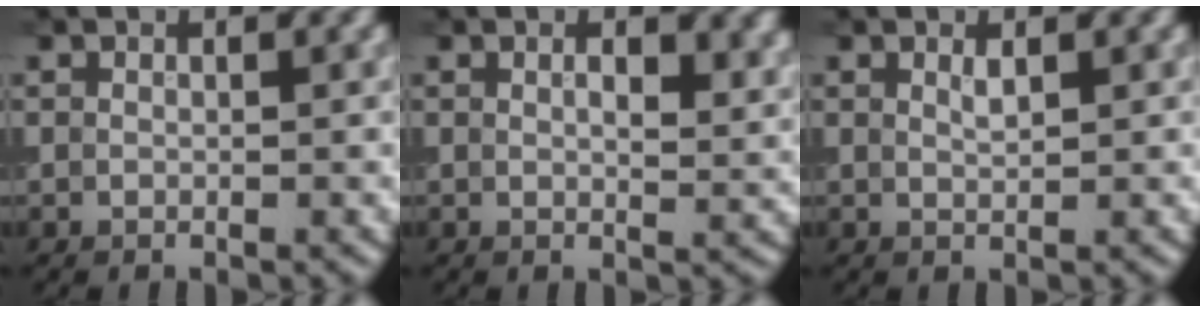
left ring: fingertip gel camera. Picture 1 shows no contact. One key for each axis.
{"total": 3.5, "fx": 1.3, "fy": 1.4, "fz": 3.0, "tx": -0.039, "ty": 0.000, "tz": 0.020}
{"total": 0.8, "fx": 0.5, "fy": 0.2, "fz": 0.6, "tx": -0.011, "ty": 0.000, "tz": 0.010}